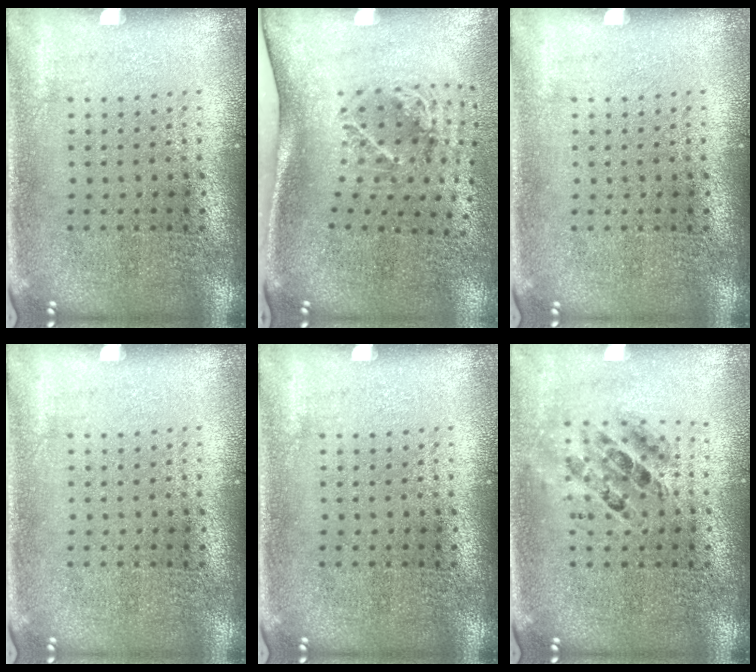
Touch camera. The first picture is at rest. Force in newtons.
{"total": 2.1, "press": 1.3, "slide": 1.7}
{"total": 0.0}
{"total": 0.0}
{"total": 0.0}
{"total": 0.7, "press": 0.6, "slide": 0.2}